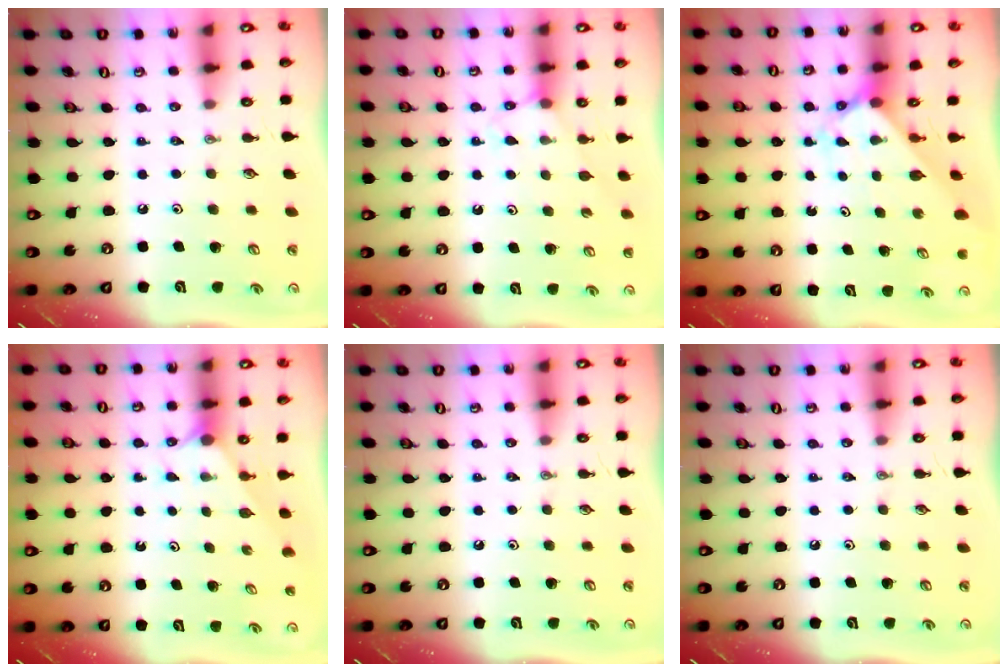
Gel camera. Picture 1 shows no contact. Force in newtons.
{"total": 5.9, "press": 5.8, "slide": 0.6}
{"total": 2.2, "press": 2.2, "slide": 0.2}
{"total": 0.9, "press": 0.9, "slide": 0.2}
{"total": 0.0}
{"total": 0.0}